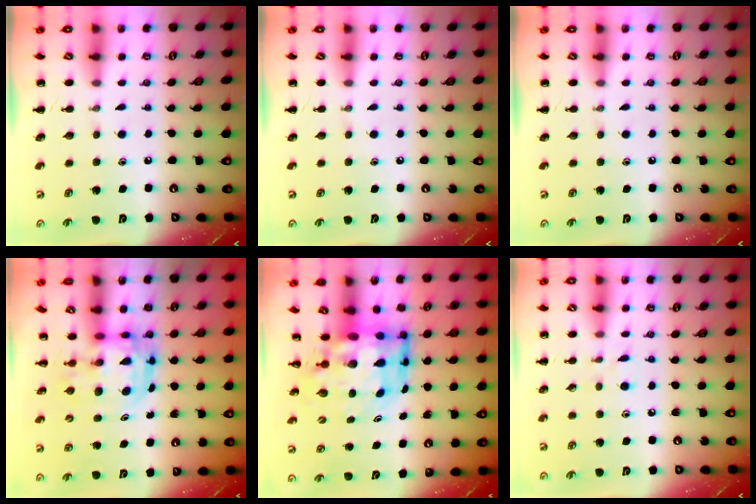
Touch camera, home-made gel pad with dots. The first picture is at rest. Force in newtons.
{"total": 0.0}
{"total": 0.0}
{"total": 4.1, "press": 4.0, "slide": 0.9}
{"total": 7.6, "press": 7.2, "slide": 2.4}
{"total": 4.8, "press": 4.4, "slide": 2.0}